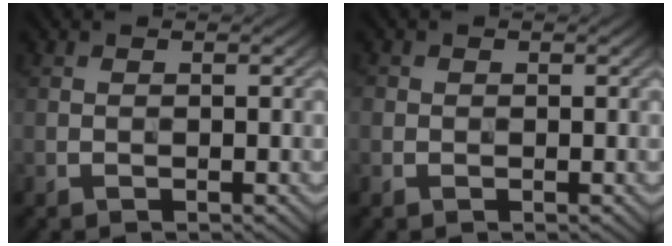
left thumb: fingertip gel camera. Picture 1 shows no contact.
{"total": 0.6, "force": [0.0, 0.6, 0.1], "torque": [0.000, -0.003, -0.003]}